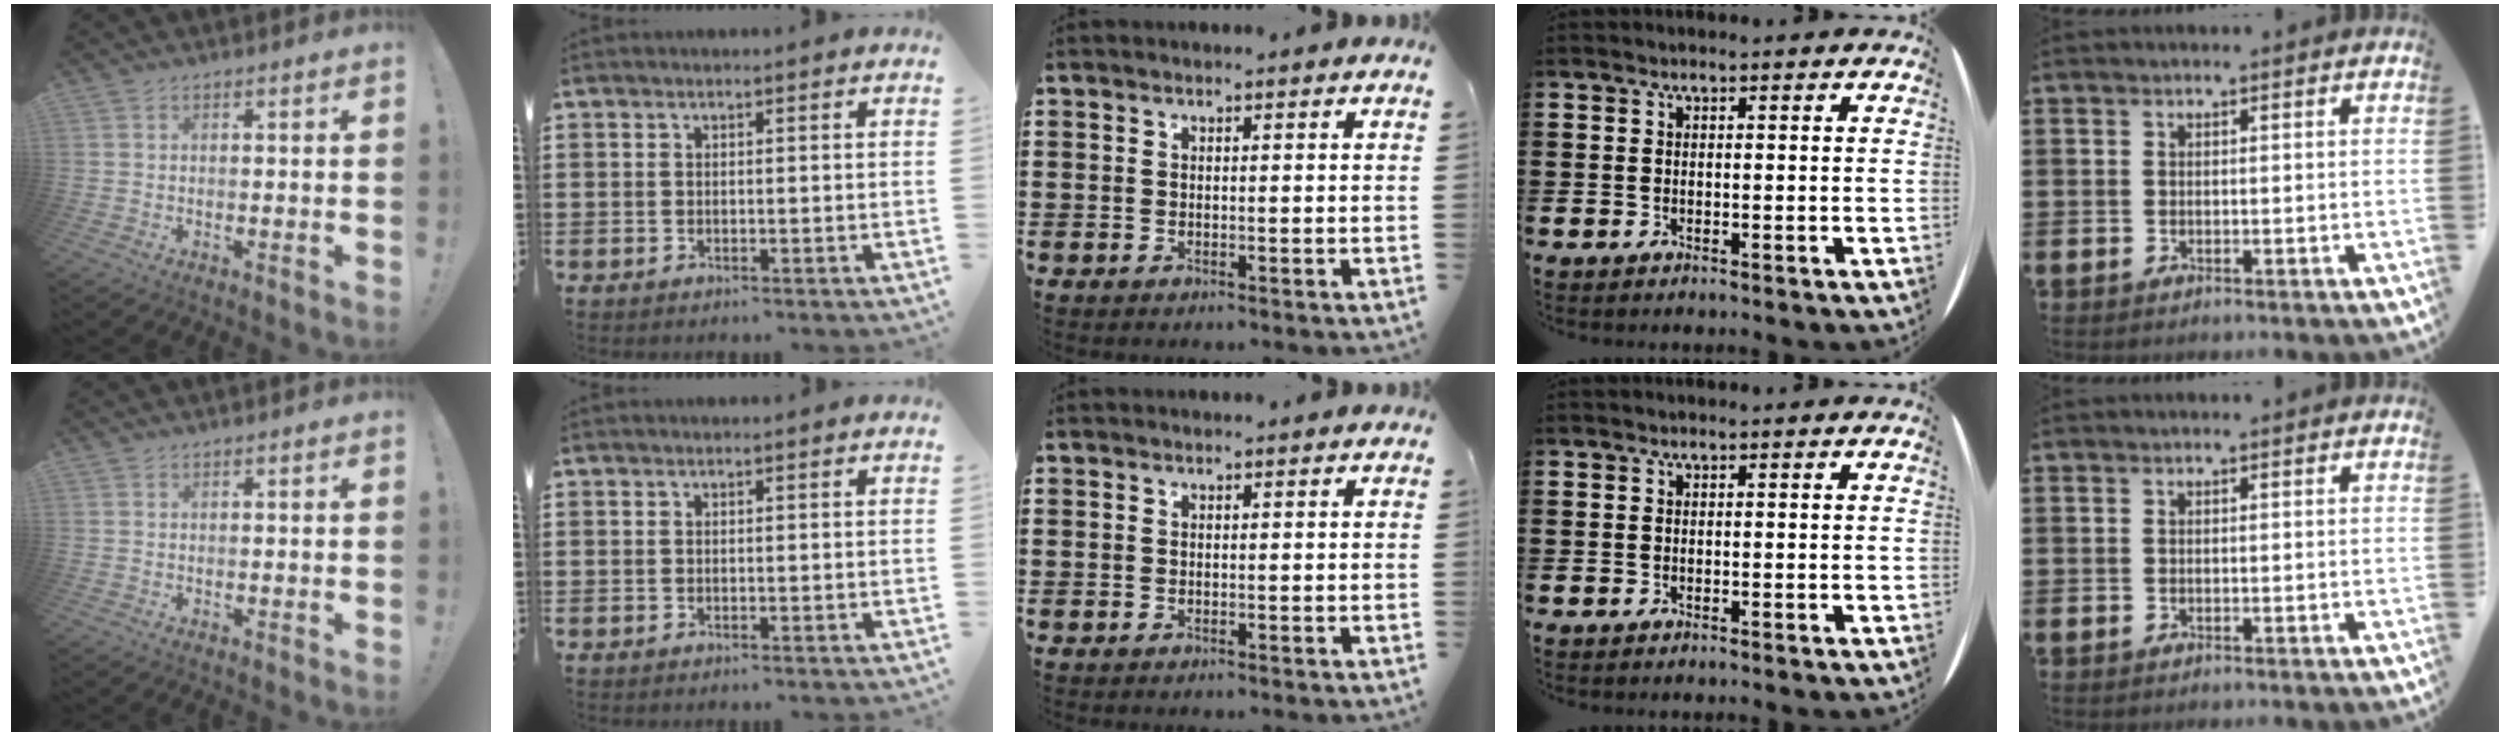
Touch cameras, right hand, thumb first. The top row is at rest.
{}